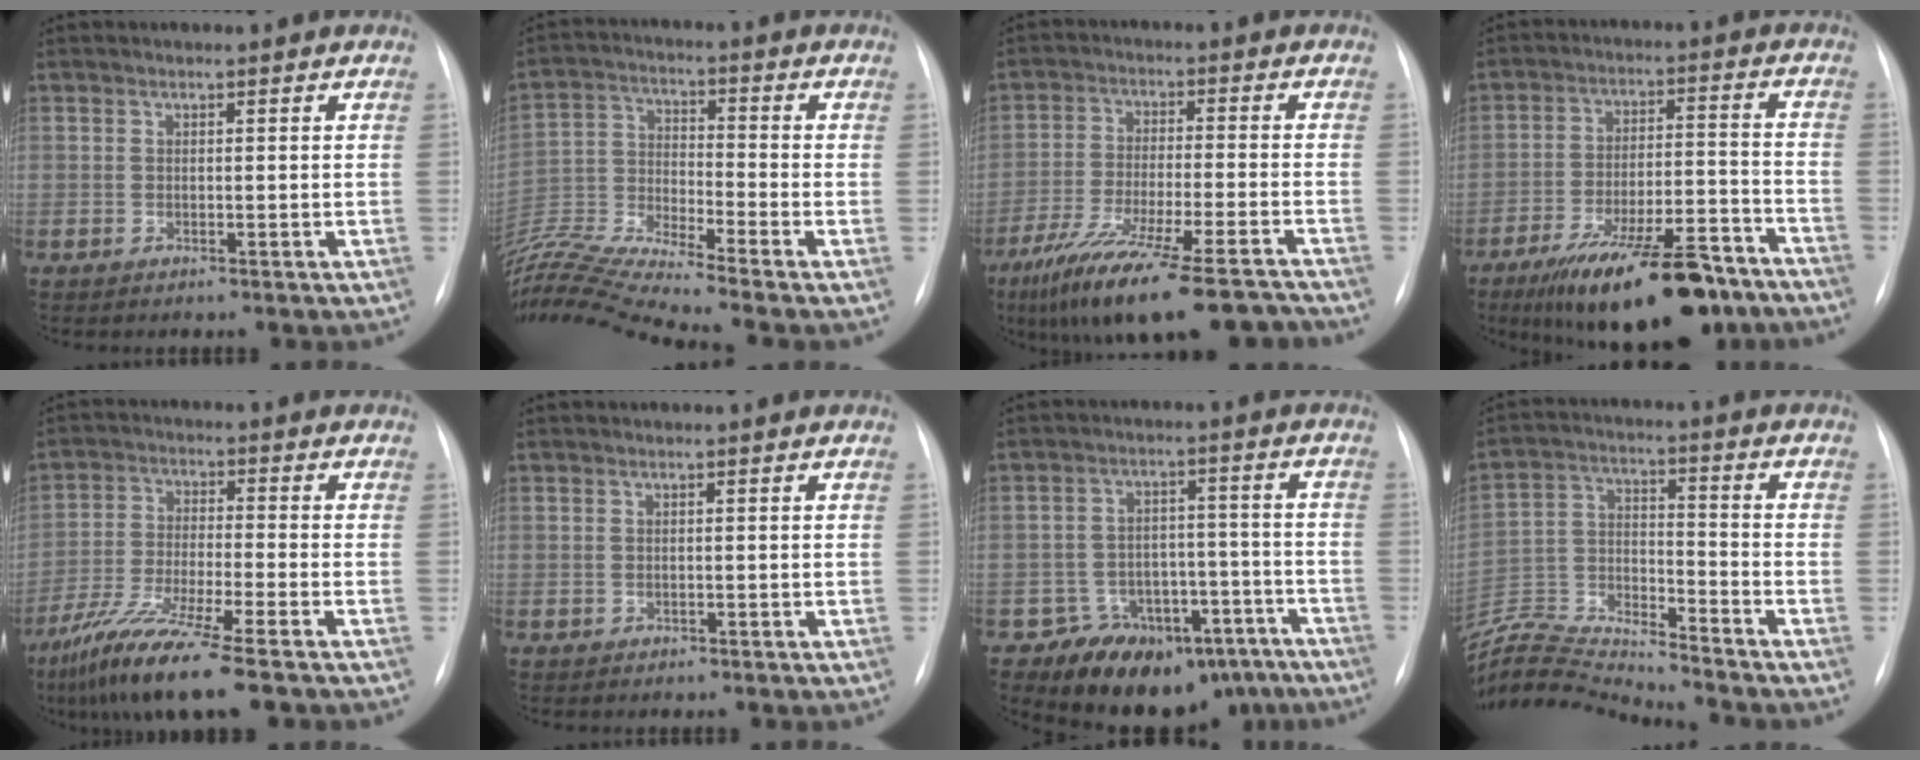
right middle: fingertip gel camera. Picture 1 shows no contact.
{"total": 16.3, "force": [-15.0, -2.4, 6.0], "torque": [-0.122, -0.004, -0.275]}
{"total": 18.9, "force": [-15.3, 1.6, 11.0], "torque": [-0.167, -0.025, -0.247]}
{"total": 19.4, "force": [-14.3, 4.9, 12.1], "torque": [-0.156, 0.012, -0.227]}
{"total": 11.5, "force": [-8.1, -0.2, 8.2], "torque": [-0.164, -0.038, -0.149]}
{"total": 0.0}
{"total": 13.7, "force": [-10.4, 8.3, 3.2], "torque": [-0.015, 0.061, -0.134]}
{"total": 15.3, "force": [-15.0, -0.9, 2.8], "torque": [-0.060, 0.016, -0.276]}